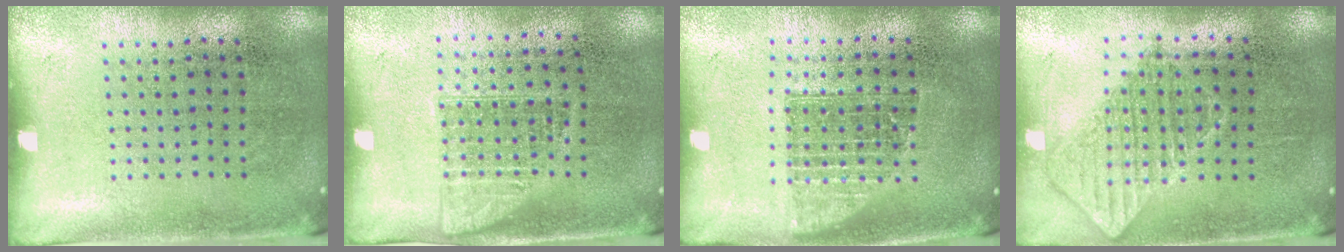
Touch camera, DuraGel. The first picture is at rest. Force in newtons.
{"total": 1.0, "press": 0.9, "slide": 0.6}
{"total": 1.4, "press": 1.1, "slide": 0.8}
{"total": 0.9, "press": 0.9, "slide": 0.1}